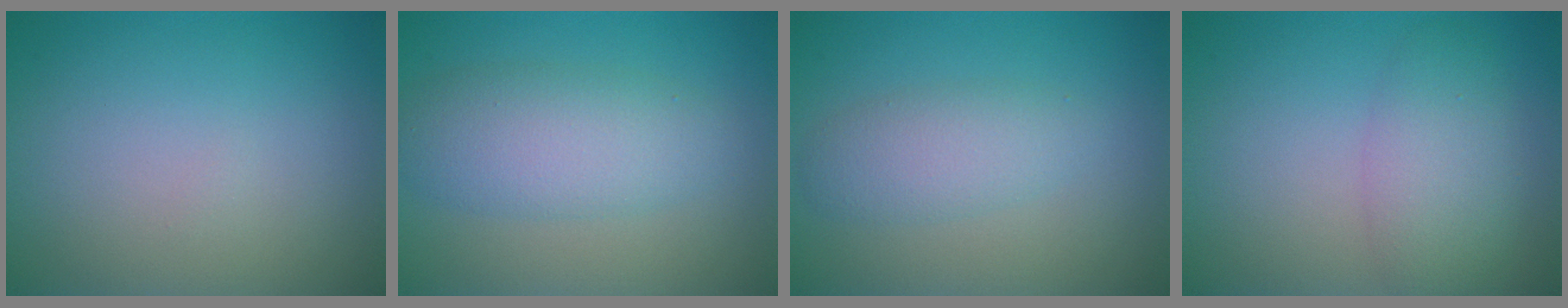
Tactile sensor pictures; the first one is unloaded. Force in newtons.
{"total": 4.9, "press": 4.9, "slide": 0.2}
{"total": 2.9, "press": 2.9, "slide": 0.1}
{"total": 4.0, "press": 4.0, "slide": 0.2}